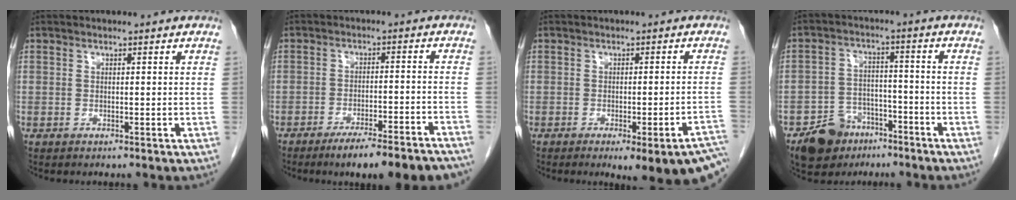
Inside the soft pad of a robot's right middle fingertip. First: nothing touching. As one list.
[{"total": 13.0, "force": [-10.8, 0.8, 7.2], "torque": [-0.073, -0.005, -0.154]}, {"total": 13.6, "force": [-10.2, 1.2, 8.9], "torque": [-0.042, -0.005, -0.116]}, {"total": 7.8, "force": [-5.3, 5.2, 2.1], "torque": [-0.042, 0.007, -0.087]}]